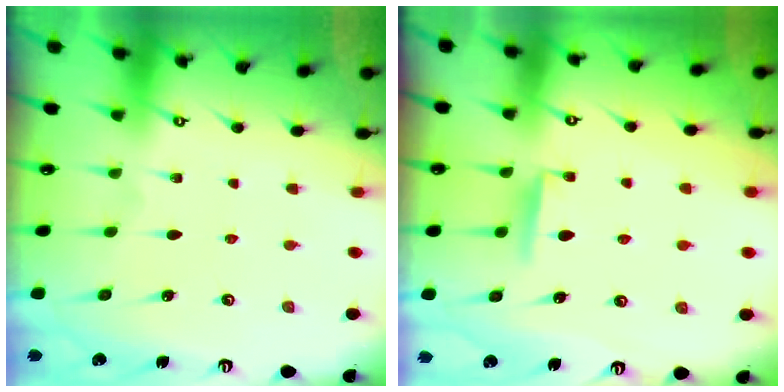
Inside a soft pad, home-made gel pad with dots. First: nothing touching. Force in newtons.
{"total": 5.1, "press": 5.0, "slide": 0.6}